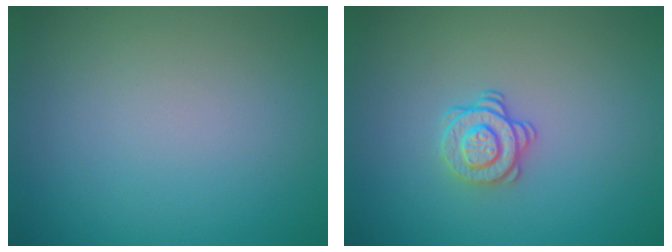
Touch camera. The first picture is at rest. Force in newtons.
{"total": 2.1, "press": 1.7, "slide": 1.2}